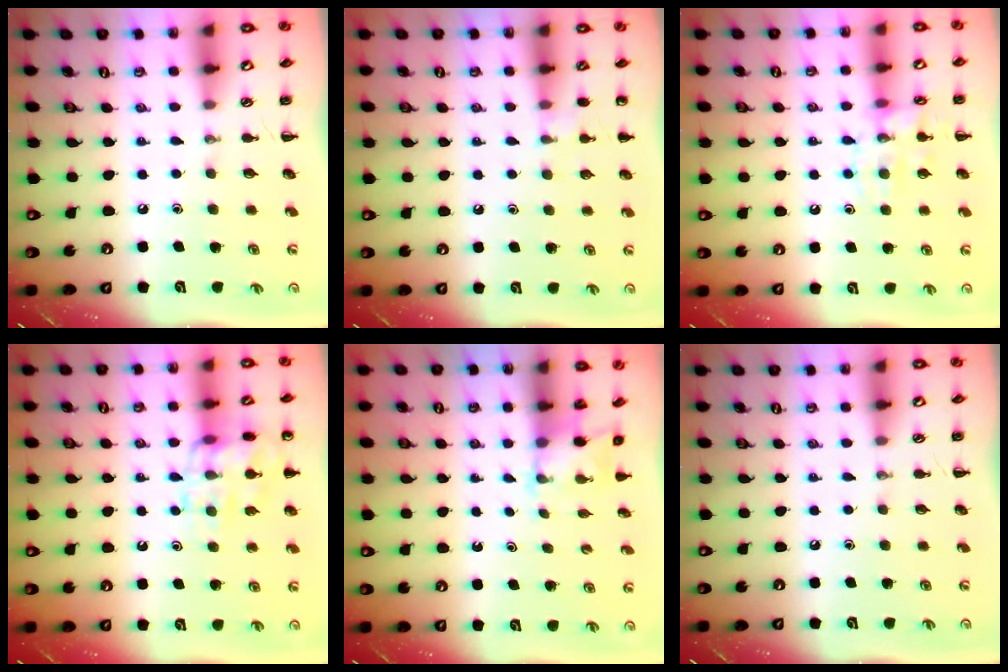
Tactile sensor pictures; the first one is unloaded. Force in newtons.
{"total": 6.6, "press": 6.3, "slide": 1.9}
{"total": 12.0, "press": 12.0, "slide": 0.8}
{"total": 14.4, "press": 14.4, "slide": 1.1}
{"total": 2.3, "press": 2.2, "slide": 0.7}
{"total": 0.0}